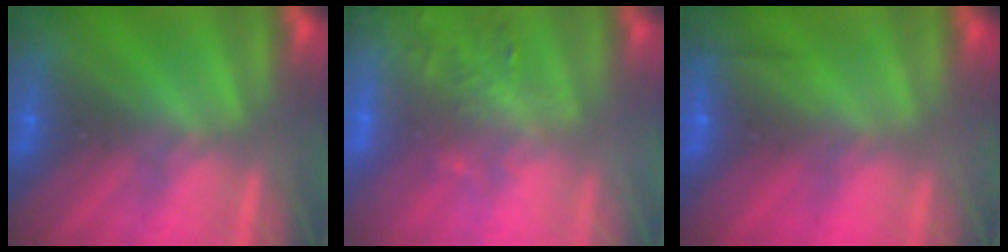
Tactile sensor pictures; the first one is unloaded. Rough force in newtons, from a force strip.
{"total": 5.7}
{"total": 2.5}